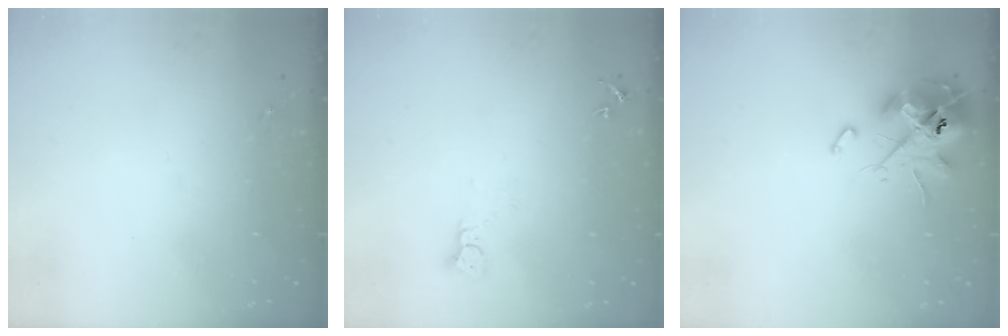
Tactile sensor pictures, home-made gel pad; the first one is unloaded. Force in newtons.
{"total": 3.3, "press": 3.3, "slide": 0.1}
{"total": 13.1, "press": 12.9, "slide": 2.1}